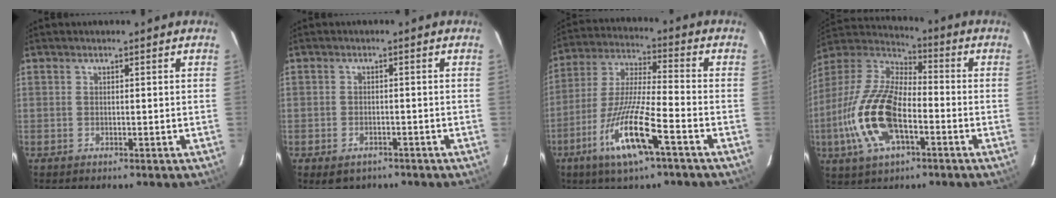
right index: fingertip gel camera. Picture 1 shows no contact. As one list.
[{"total": 4.0, "force": [-2.6, 2.6, 1.5], "torque": [-0.034, -0.008, -0.035]}, {"total": 14.6, "force": [-7.5, 2.0, 12.5], "torque": [-0.262, -0.018, -0.147]}, {"total": 18.7, "force": [-6.0, 8.6, 15.5], "torque": [-0.335, -0.010, -0.117]}]